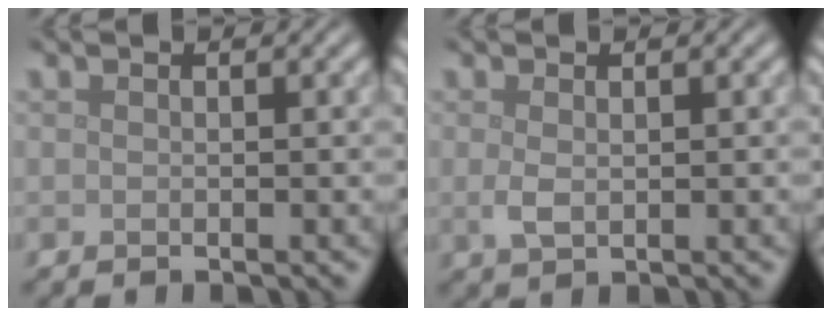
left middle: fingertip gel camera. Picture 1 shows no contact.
{"total": 1.4, "force": [0.1, 0.8, 1.2], "torque": [-0.030, -0.002, 0.004]}